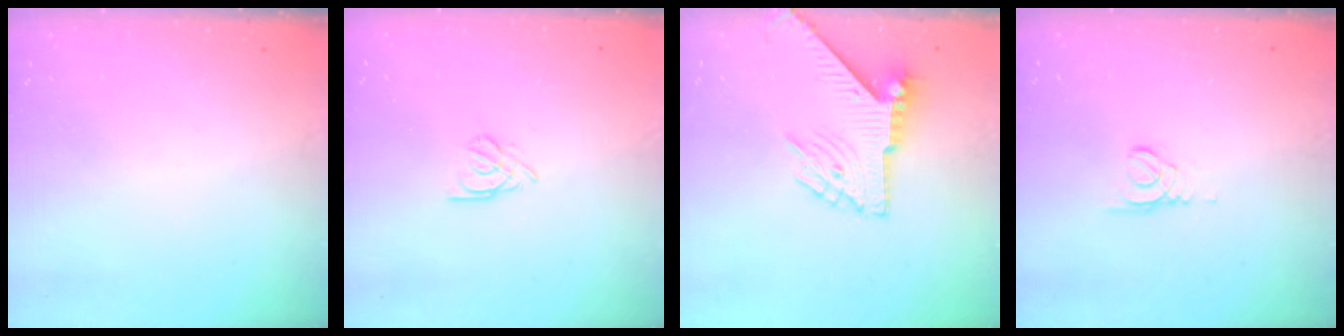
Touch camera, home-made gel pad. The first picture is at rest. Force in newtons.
{"total": 2.5, "press": 2.5, "slide": 0.7}
{"total": 8.2, "press": 8.2, "slide": 0.9}
{"total": 1.5, "press": 1.5, "slide": 0.1}